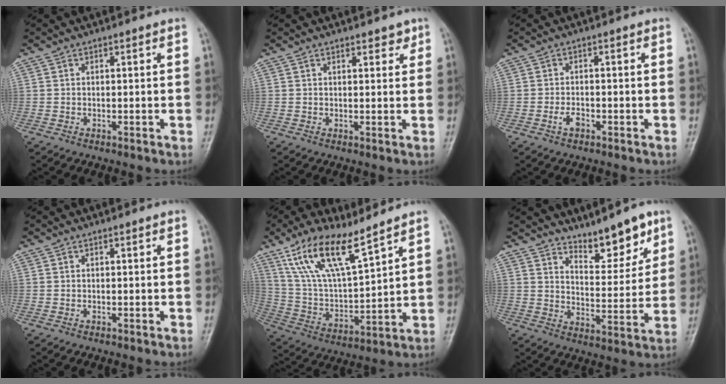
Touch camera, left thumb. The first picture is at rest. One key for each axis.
{"total": 2.0, "fx": 1.6, "fy": 1.0, "fz": 0.8, "tx": 0.005, "ty": -0.009, "tz": 0.018}
{"total": 2.2, "fx": -1.1, "fy": 1.3, "fz": 1.5, "tx": -0.027, "ty": 0.007, "tz": -0.020}
{"total": 0.0}
{"total": 15.4, "fx": 10.5, "fy": 4.2, "fz": 10.5, "tx": -0.184, "ty": -0.048, "tz": 0.216}
{"total": 9.6, "fx": 7.3, "fy": 3.2, "fz": 5.3, "tx": -0.051, "ty": -0.062, "tz": 0.124}